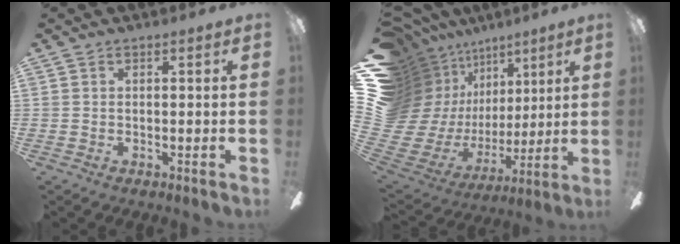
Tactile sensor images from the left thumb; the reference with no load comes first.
{"total": 19.8, "force": [7.3, 16.6, 7.8], "torque": [-0.170, -0.098, 0.196]}